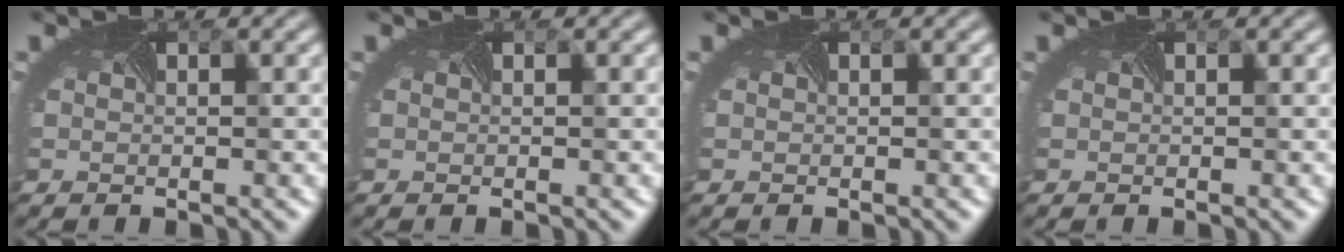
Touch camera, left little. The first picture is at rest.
{"total": 0.0}
{"total": 0.0}
{"total": 0.0}